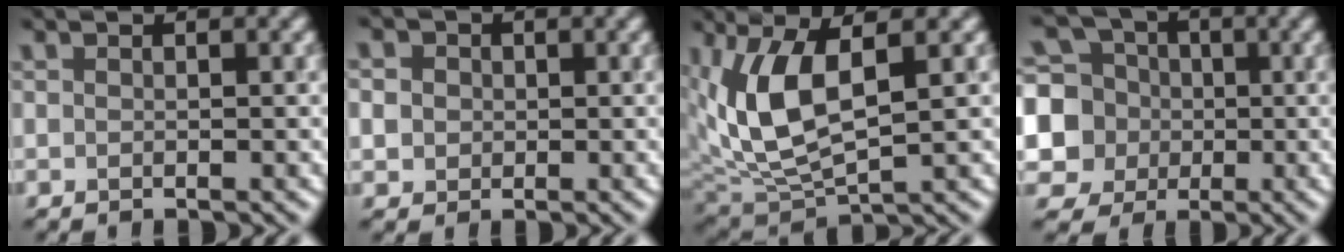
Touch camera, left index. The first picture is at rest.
{"total": 1.5, "force": [0.0, 1.5, -0.1], "torque": [-0.014, 0.017, 0.014]}
{"total": 6.2, "force": [1.1, 2.5, 5.6], "torque": [-0.151, -0.004, 0.048]}
{"total": 5.9, "force": [-1.1, 5.7, 1.1], "torque": [-0.040, 0.007, -0.023]}